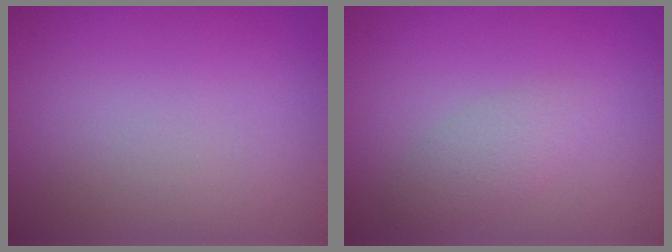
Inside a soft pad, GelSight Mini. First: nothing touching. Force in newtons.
{"total": 2.2, "press": 2.2, "slide": 0.1}